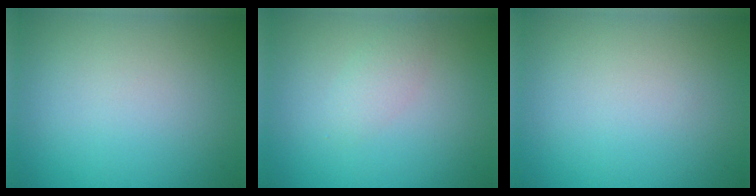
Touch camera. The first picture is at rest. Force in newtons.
{"total": 1.5, "press": 1.5, "slide": 0.1}
{"total": 0.0}